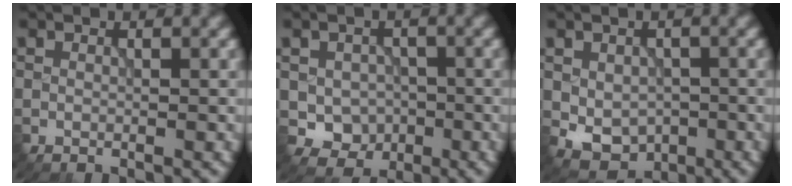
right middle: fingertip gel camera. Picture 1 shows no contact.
{"total": 3.8, "force": [-0.7, 3.3, 1.6], "torque": [-0.021, -0.010, -0.009]}
{"total": 4.4, "force": [-1.0, 3.3, 2.8], "torque": [-0.050, -0.012, -0.010]}